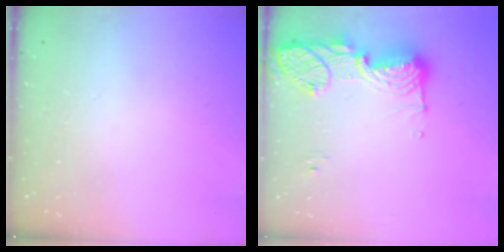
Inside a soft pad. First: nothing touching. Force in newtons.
{"total": 14.7, "press": 14.7, "slide": 1.4}